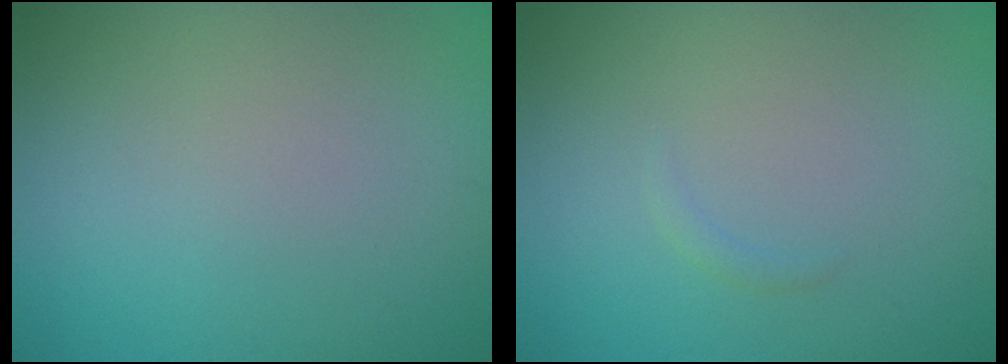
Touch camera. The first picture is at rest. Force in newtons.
{"total": 0.5, "press": 0.5, "slide": 0.1}